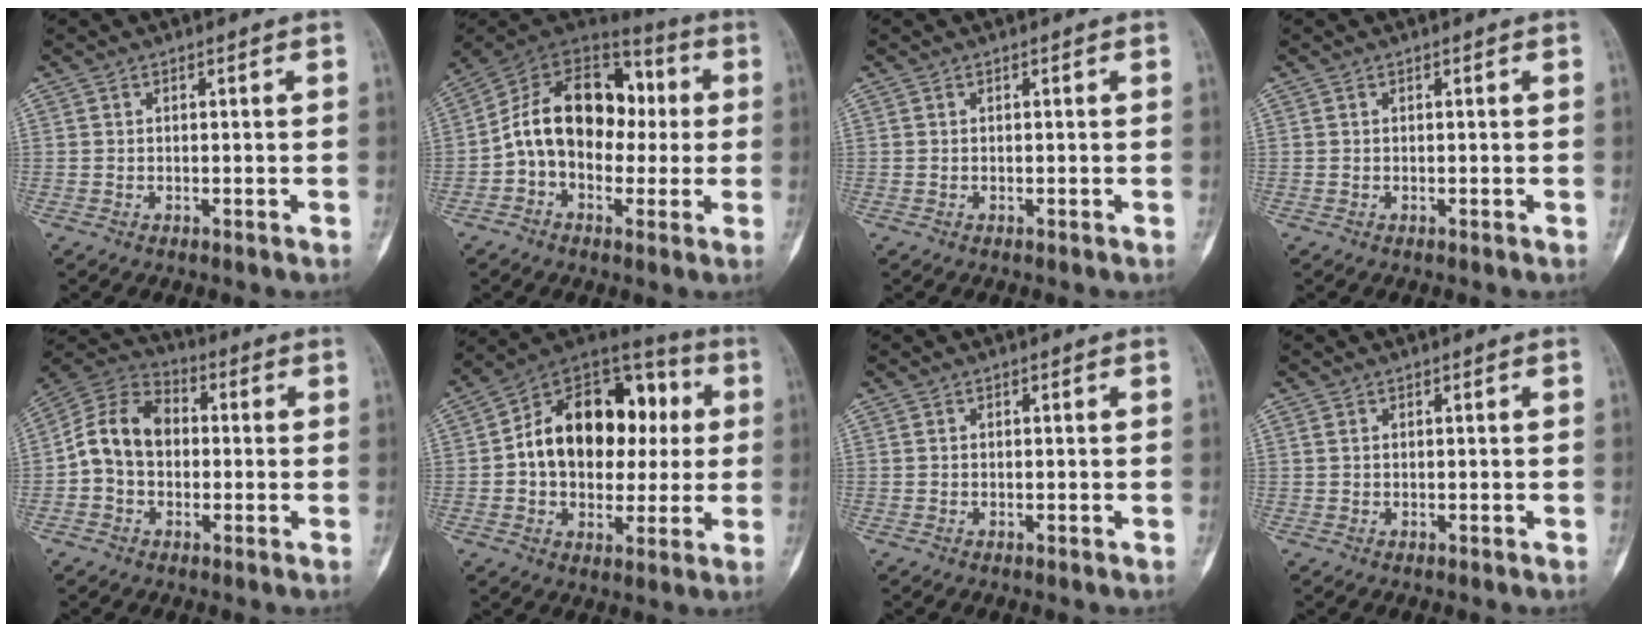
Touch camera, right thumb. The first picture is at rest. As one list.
[{"total": 17.8, "force": [0.1, 12.6, 12.5], "torque": [-0.167, 0.052, -0.010]}, {"total": 0.0}, {"total": 0.0}, {"total": 11.8, "force": [-0.3, 8.9, 7.8], "torque": [-0.127, 0.038, -0.018]}, {"total": 22.7, "force": [2.4, 15.5, 16.4], "torque": [-0.214, 0.033, 0.036]}, {"total": 0.0}, {"total": 0.7, "force": [0.5, 0.4, 0.4], "torque": [-0.004, 0.004, 0.010]}]